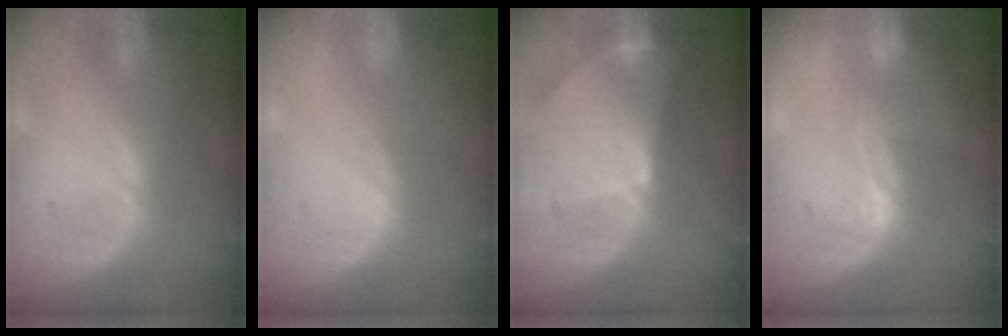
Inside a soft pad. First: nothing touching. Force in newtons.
{"total": 0.0}
{"total": 9.4, "press": 8.2, "slide": 4.7}
{"total": 2.6, "press": 2.0, "slide": 1.6}